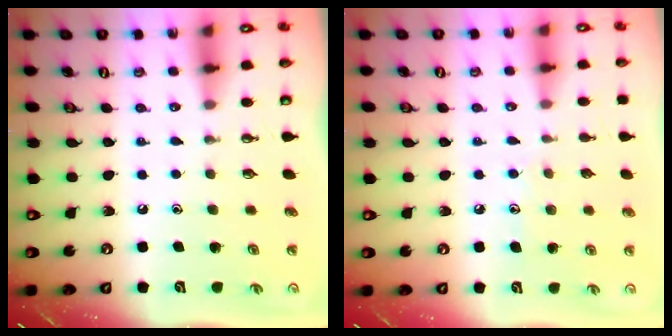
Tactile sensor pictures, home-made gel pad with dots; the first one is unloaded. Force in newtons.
{"total": 6.4, "press": 6.3, "slide": 0.6}